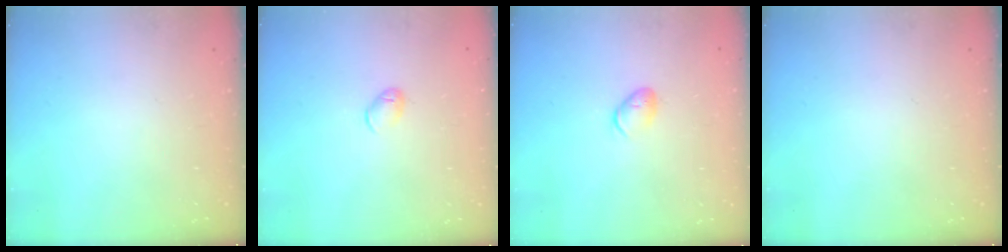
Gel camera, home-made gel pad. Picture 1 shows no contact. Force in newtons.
{"total": 7.0, "press": 6.9, "slide": 0.9}
{"total": 5.6, "press": 5.5, "slide": 0.9}
{"total": 0.0}